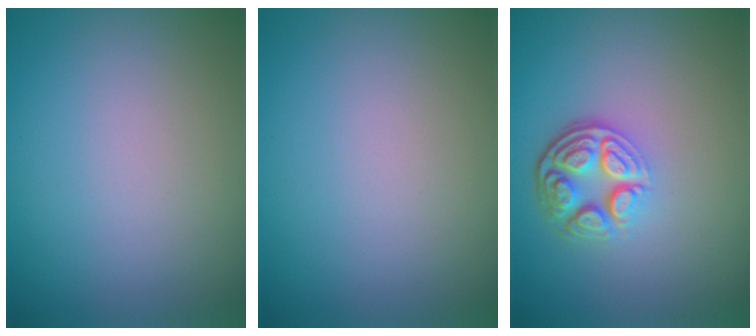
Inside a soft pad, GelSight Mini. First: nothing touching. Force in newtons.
{"total": 0.0}
{"total": 4.5, "press": 3.4, "slide": 3.0}